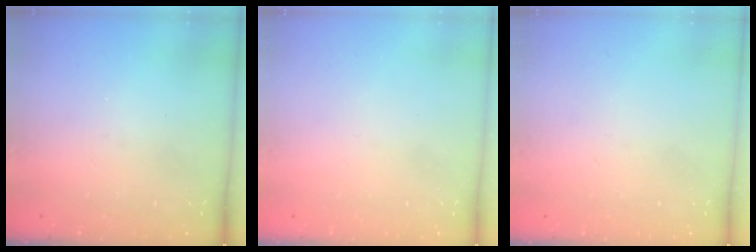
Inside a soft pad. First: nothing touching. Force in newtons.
{"total": 0.0}
{"total": 0.0}